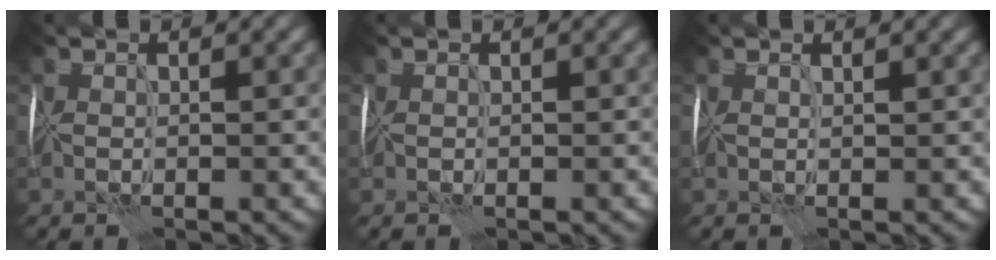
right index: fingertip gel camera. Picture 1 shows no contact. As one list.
[{"total": 0.0}, {"total": 0.7, "force": [0.6, 0.0, 0.3], "torque": [-0.003, 0.001, 0.008]}]